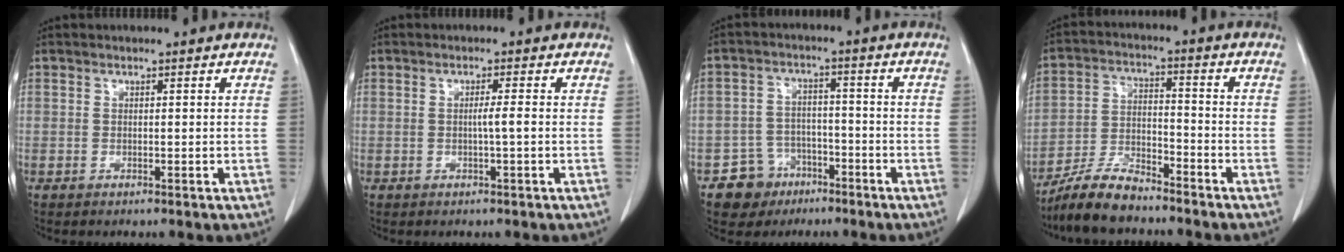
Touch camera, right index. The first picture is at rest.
{"total": 1.7, "force": [-0.2, -0.3, 1.7], "torque": [-0.031, 0.000, -0.004]}
{"total": 6.4, "force": [-3.8, 5.1, 0.4], "torque": [0.003, 0.014, -0.058]}
{"total": 8.5, "force": [-7.5, 2.0, 3.4], "torque": [-0.070, -0.007, -0.141]}